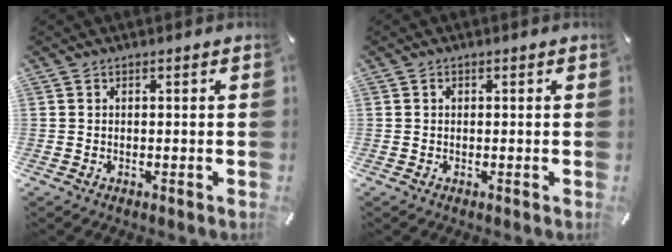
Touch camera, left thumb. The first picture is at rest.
{"total": 0.6, "force": [0.1, 0.5, 0.4], "torque": [-0.008, 0.002, 0.002]}